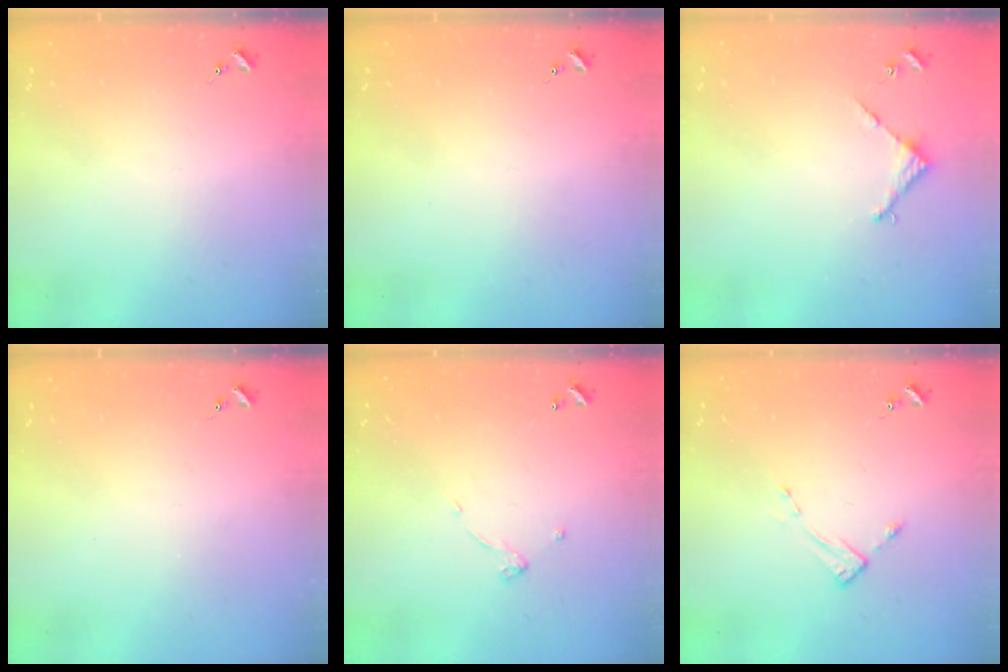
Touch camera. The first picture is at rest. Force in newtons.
{"total": 0.0}
{"total": 2.9, "press": 2.8, "slide": 0.2}
{"total": 0.0}
{"total": 4.4, "press": 4.4, "slide": 0.2}
{"total": 2.6, "press": 2.6, "slide": 0.3}